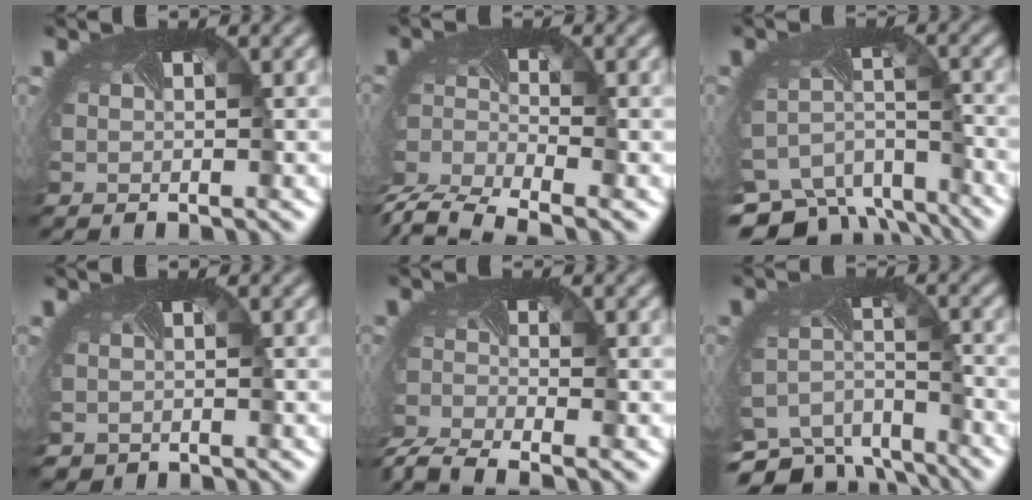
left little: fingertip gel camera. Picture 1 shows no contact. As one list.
[{"total": 7.7, "force": [-6.6, 2.5, 3.2], "torque": [-0.083, -0.028, -0.121]}, {"total": 10.1, "force": [-8.7, 4.1, 3.0], "torque": [-0.060, -0.021, -0.131]}, {"total": 0.9, "force": [-0.1, 0.9, 0.1], "torque": [-0.001, -0.005, 0.003]}, {"total": 5.7, "force": [-5.1, 1.2, 2.2], "torque": [-0.067, -0.037, -0.097]}, {"total": 7.0, "force": [-6.4, 2.6, 1.4], "torque": [-0.042, -0.025, -0.106]}]